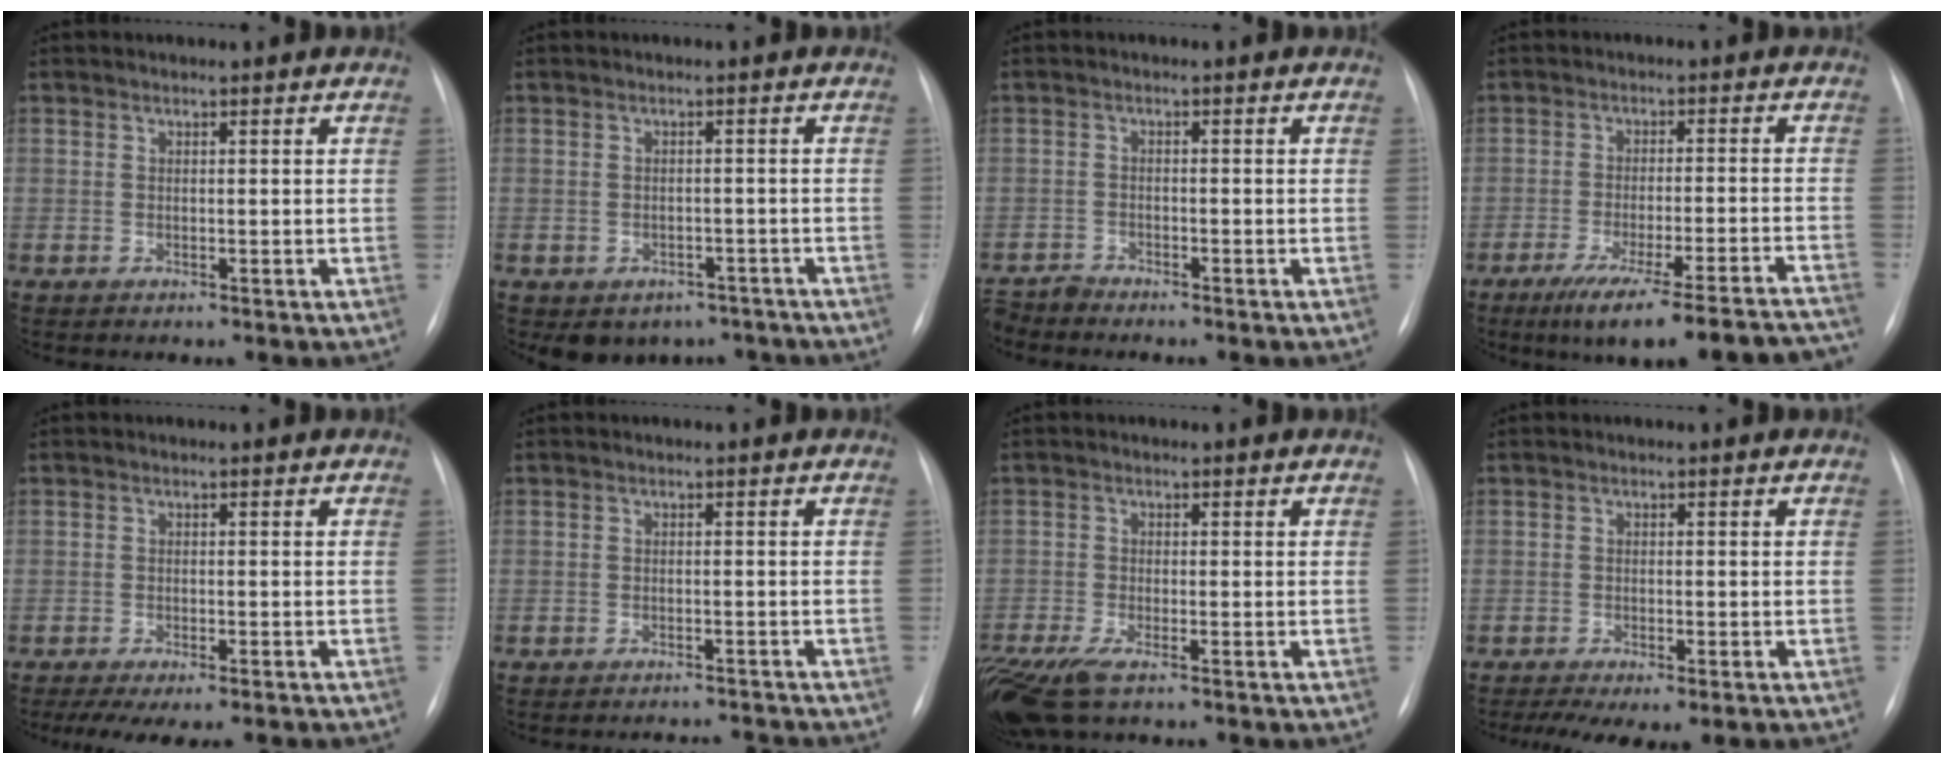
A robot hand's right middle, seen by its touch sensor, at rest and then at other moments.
{"total": 6.1, "force": [-4.5, 4.0, 1.0], "torque": [0.001, 0.018, -0.053]}
{"total": 2.9, "force": [-2.9, 0.2, -0.4], "torque": [0.011, -0.012, -0.053]}
{"total": 19.6, "force": [-17.1, 0.8, 9.6], "torque": [-0.084, -0.011, -0.231]}
{"total": 9.7, "force": [-8.1, 2.1, 4.9], "torque": [-0.065, -0.005, -0.108]}
{"total": 4.7, "force": [-4.7, 0.0, -0.3], "torque": [0.008, 0.004, -0.059]}
{"total": 8.3, "force": [-5.7, 2.2, 5.6], "torque": [-0.117, -0.021, -0.102]}
{"total": 7.2, "force": [-5.0, 2.1, 4.8], "torque": [-0.073, -0.012, -0.074]}